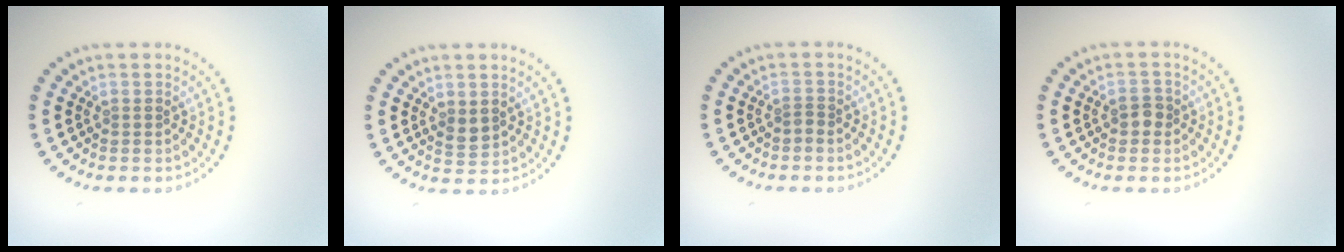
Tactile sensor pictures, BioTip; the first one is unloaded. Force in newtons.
{"total": 1.5, "press": 1.4, "slide": 0.5}
{"total": 0.6, "press": 0.3, "slide": 0.5}
{"total": 1.6, "press": 1.5, "slide": 0.5}